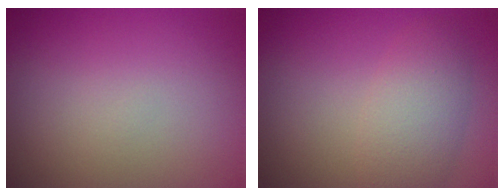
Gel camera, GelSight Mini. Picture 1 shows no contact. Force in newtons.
{"total": 4.1, "press": 4.1, "slide": 0.1}